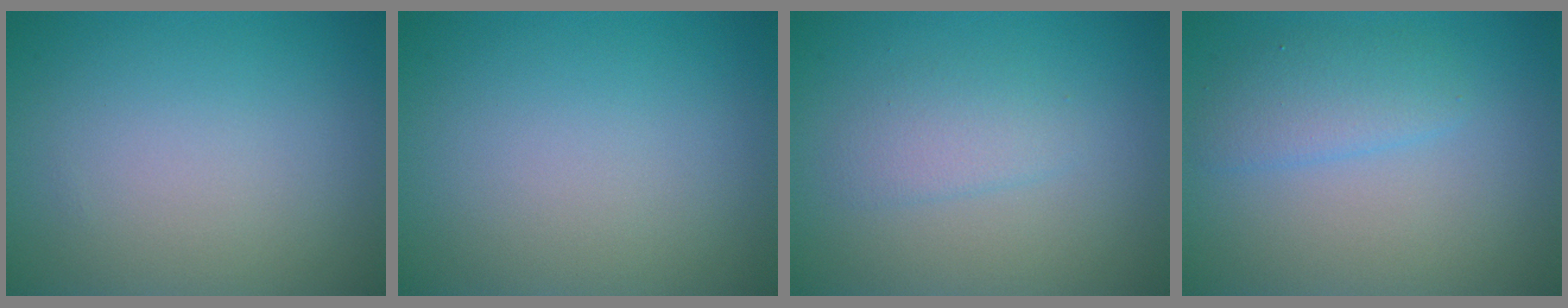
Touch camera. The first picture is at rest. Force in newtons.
{"total": 0.0}
{"total": 1.8, "press": 1.8, "slide": 0.1}
{"total": 2.4, "press": 2.4, "slide": 0.1}